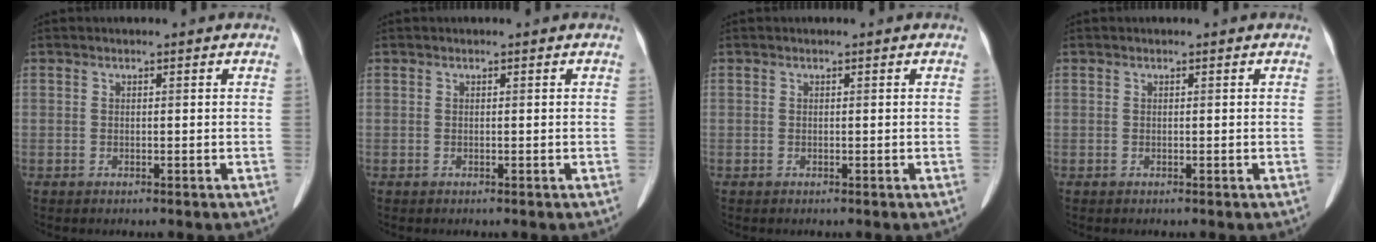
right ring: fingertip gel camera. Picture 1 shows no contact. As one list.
[{"total": 0.0}, {"total": 0.0}, {"total": 0.0}]